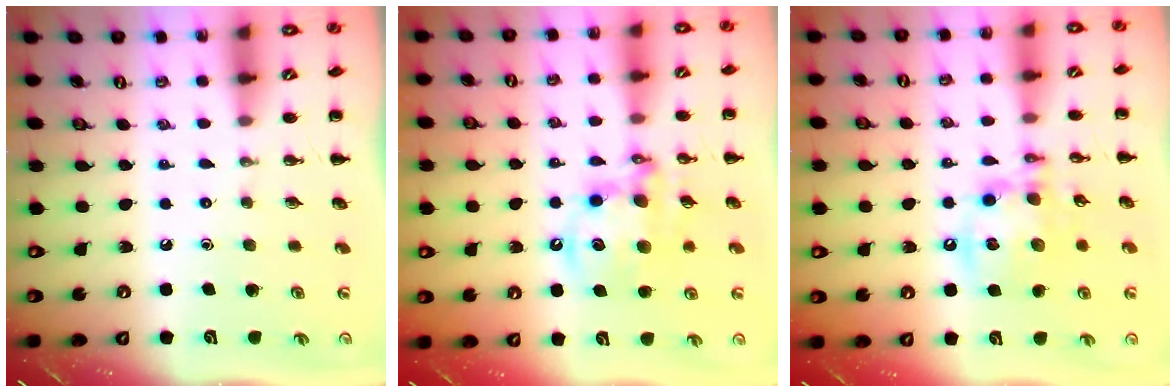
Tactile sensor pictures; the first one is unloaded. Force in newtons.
{"total": 12.9, "press": 12.6, "slide": 2.9}
{"total": 14.0, "press": 13.8, "slide": 2.3}